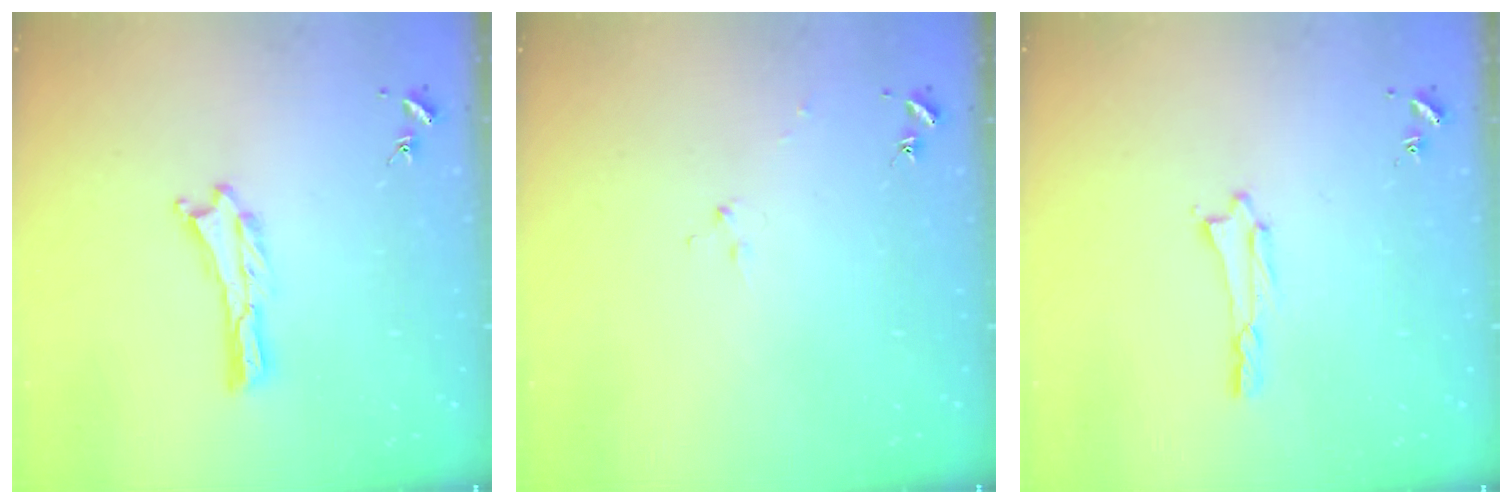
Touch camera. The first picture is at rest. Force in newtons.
{"total": 2.5, "press": 2.5, "slide": 0.3}
{"total": 0.8, "press": 0.8, "slide": 0.1}